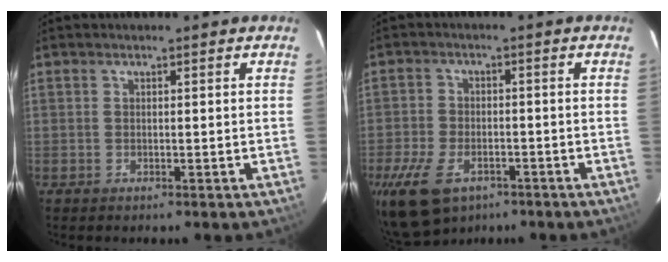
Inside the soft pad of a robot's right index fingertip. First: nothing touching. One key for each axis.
{"total": 11.8, "fx": -7.0, "fy": 6.8, "fz": 6.6, "tx": -0.163, "ty": -0.022, "tz": -0.122}